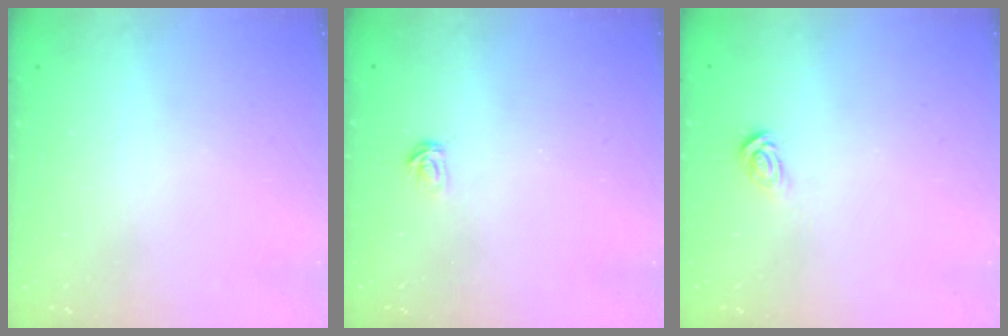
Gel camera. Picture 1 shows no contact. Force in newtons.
{"total": 3.1, "press": 3.1, "slide": 0.3}
{"total": 2.8, "press": 2.8, "slide": 0.2}